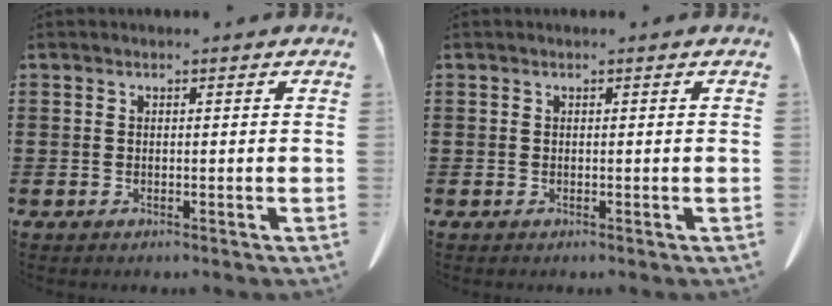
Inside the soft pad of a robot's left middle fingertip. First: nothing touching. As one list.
[{"total": 0.0}]